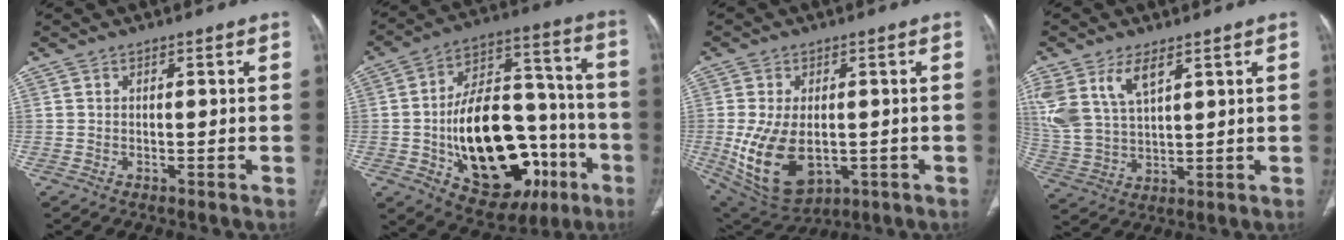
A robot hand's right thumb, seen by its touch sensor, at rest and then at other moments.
{"total": 29.1, "force": [-8.2, 16.8, 22.3], "torque": [-0.341, 0.039, -0.105]}
{"total": 14.5, "force": [-2.2, 8.9, 11.2], "torque": [-0.203, -0.008, -0.008]}
{"total": 12.3, "force": [6.2, 6.4, 8.5], "torque": [-0.183, -0.014, 0.136]}